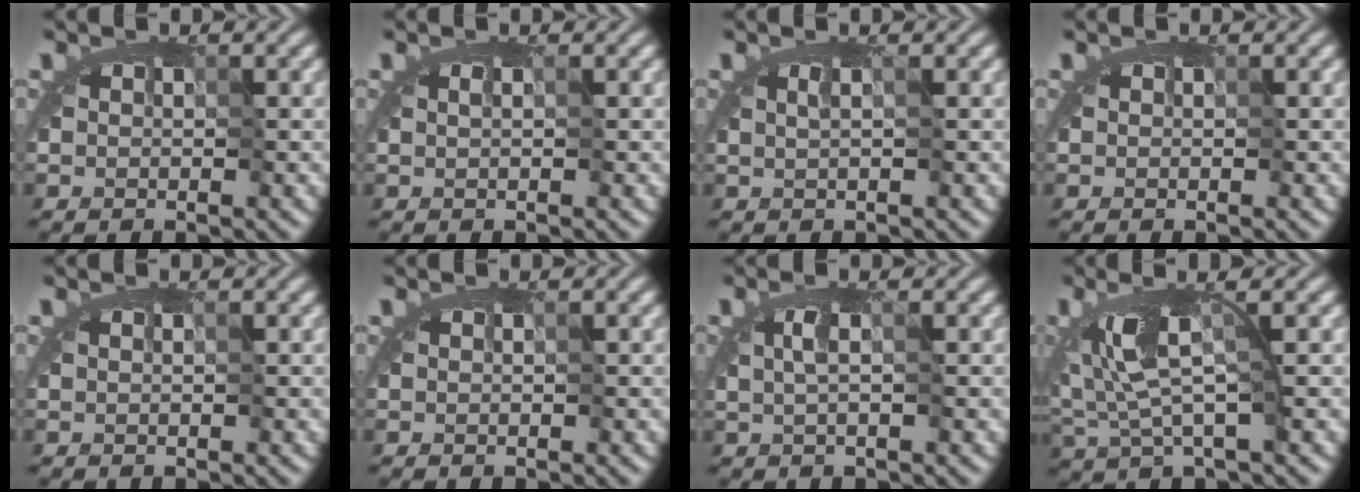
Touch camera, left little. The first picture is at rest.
{"total": 0.0}
{"total": 0.5, "force": [-0.2, -0.4, 0.0], "torque": [0.003, 0.000, -0.004]}
{"total": 0.0}
{"total": 0.0}
{"total": 0.0}
{"total": 1.2, "force": [-0.9, -0.2, 0.7], "torque": [-0.005, -0.006, -0.017]}
{"total": 2.9, "force": [-0.9, 0.1, 2.7], "torque": [-0.062, -0.014, -0.017]}